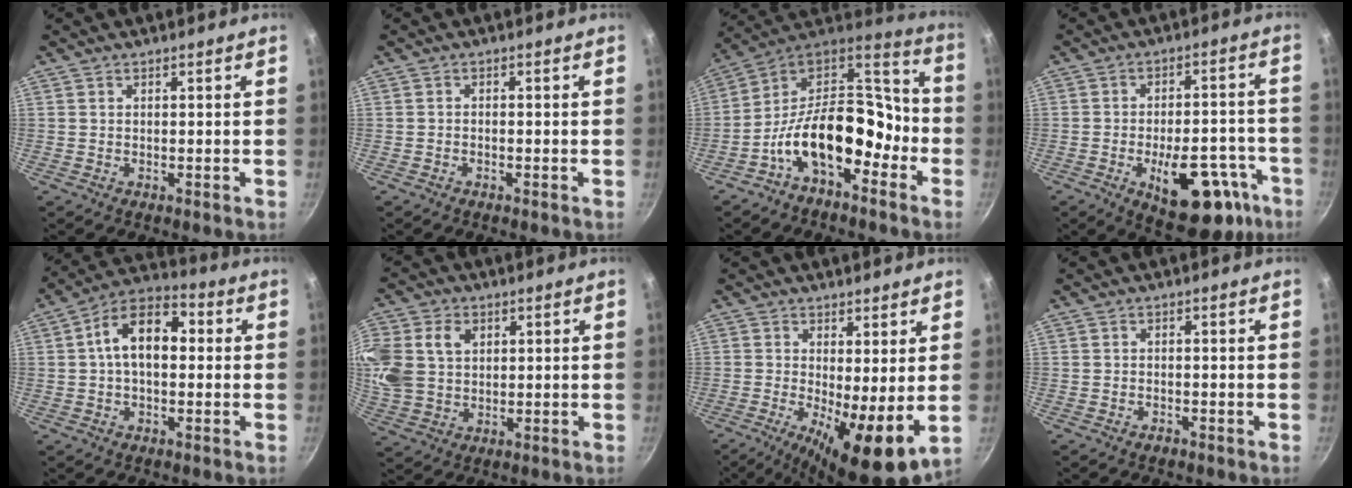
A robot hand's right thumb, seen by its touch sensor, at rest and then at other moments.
{"total": 0.6, "force": [-0.4, 0.2, 0.3], "torque": [-0.003, 0.004, -0.011]}
{"total": 18.5, "force": [-6.7, 10.1, 14.0], "torque": [-0.197, 0.095, -0.117]}
{"total": 16.8, "force": [-7.8, 7.7, 12.8], "torque": [-0.156, 0.040, -0.098]}
{"total": 12.1, "force": [1.3, 7.3, 9.6], "torque": [-0.150, 0.034, 0.009]}
{"total": 17.7, "force": [4.4, 13.4, 10.8], "torque": [-0.274, 0.025, 0.095]}
{"total": 12.8, "force": [-1.7, 3.9, 12.1], "torque": [-0.193, -0.022, -0.012]}
{"total": 0.9, "force": [-0.7, 0.4, 0.4], "torque": [-0.008, 0.004, -0.013]}